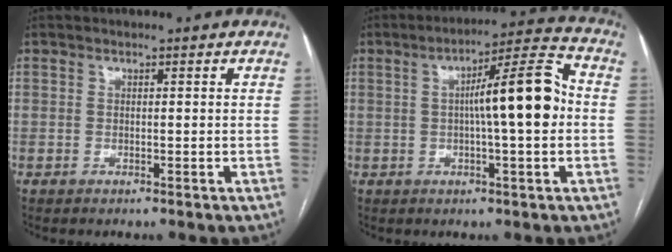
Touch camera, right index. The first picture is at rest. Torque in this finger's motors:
{"motor_torque": [1.21, -0.08, 0.61, 0.15]}